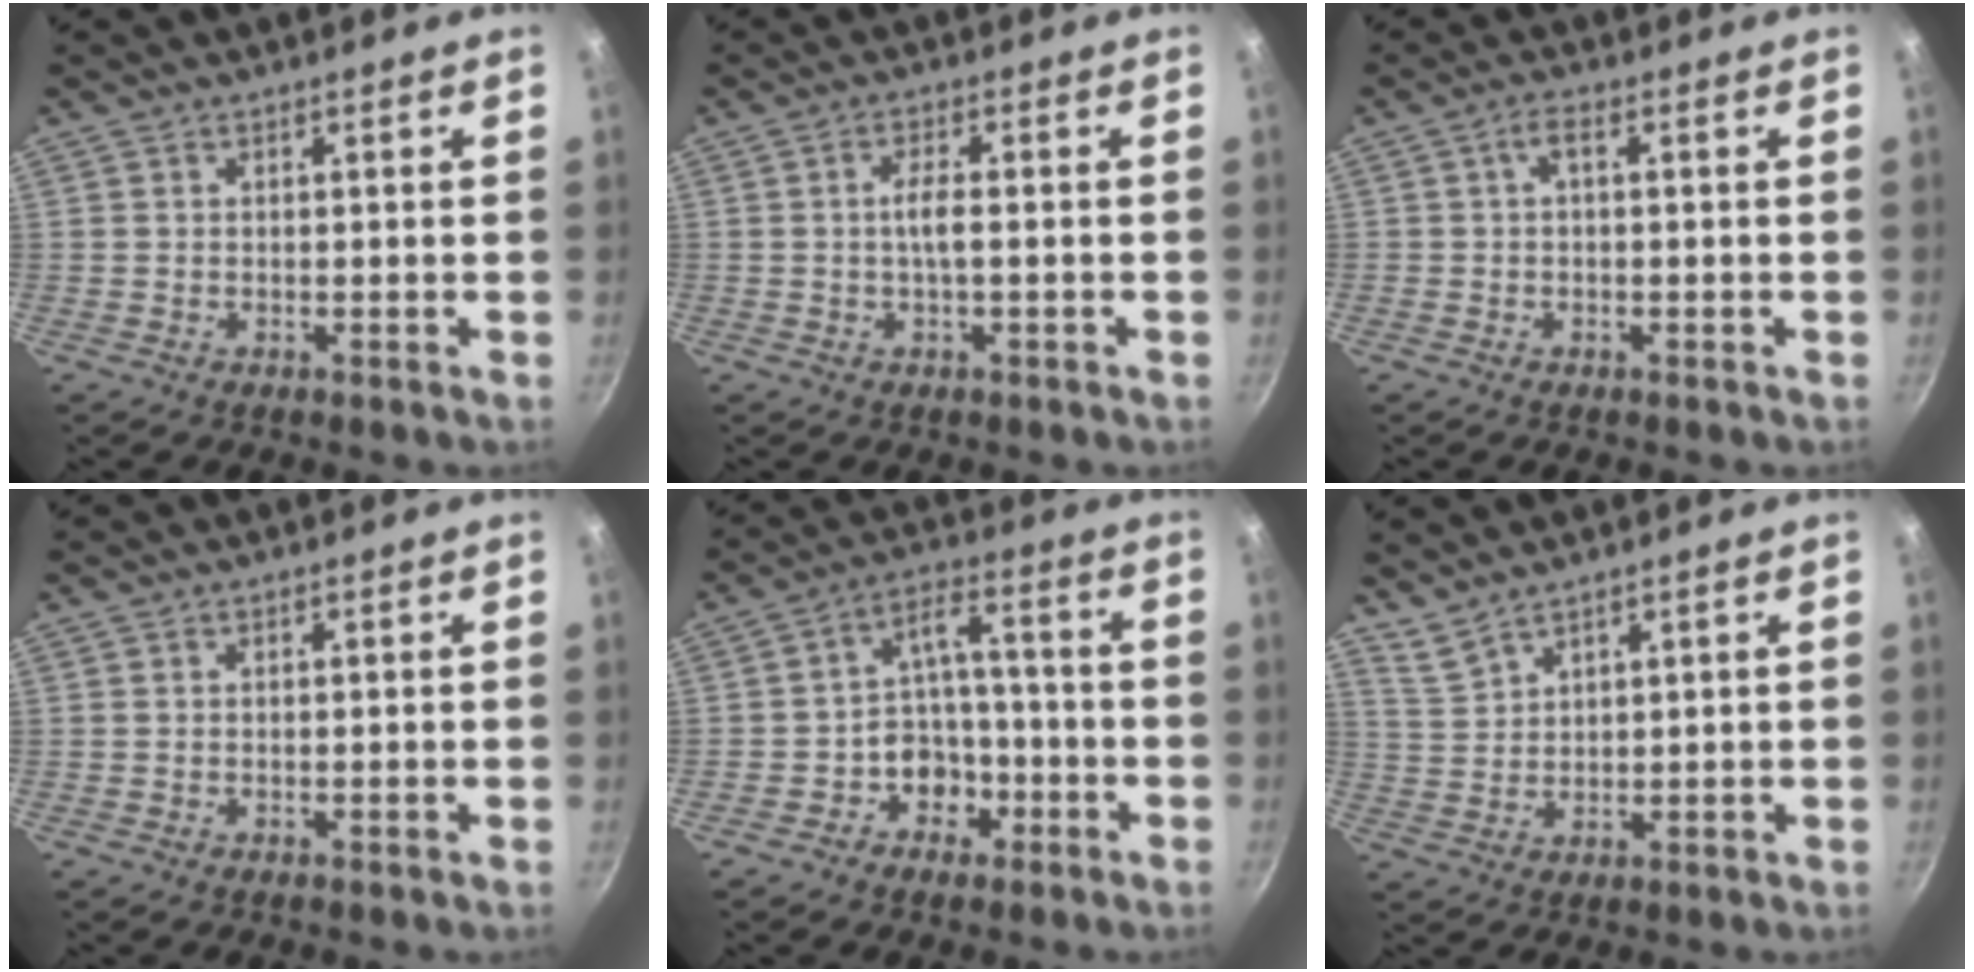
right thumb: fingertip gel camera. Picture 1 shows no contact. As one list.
[{"total": 3.2, "force": [-0.4, 0.9, 3.0], "torque": [-0.062, 0.009, -0.011]}, {"total": 2.3, "force": [0.0, 1.0, 2.1], "torque": [-0.048, 0.009, -0.002]}, {"total": 0.0}, {"total": 7.8, "force": [-3.5, 5.8, 3.8], "torque": [-0.025, 0.046, -0.052]}, {"total": 3.7, "force": [3.5, 0.9, 1.2], "torque": [-0.023, -0.017, 0.079]}]